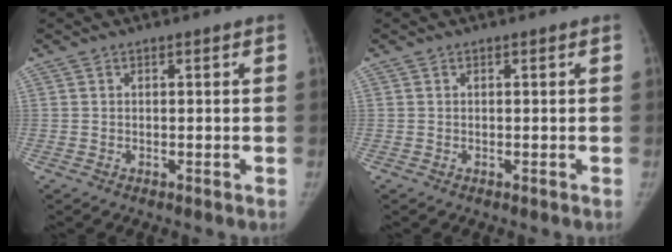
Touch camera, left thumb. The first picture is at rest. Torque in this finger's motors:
{"motor_torque": [0.00, 0.00, 0.06, -0.02, 0.00]}